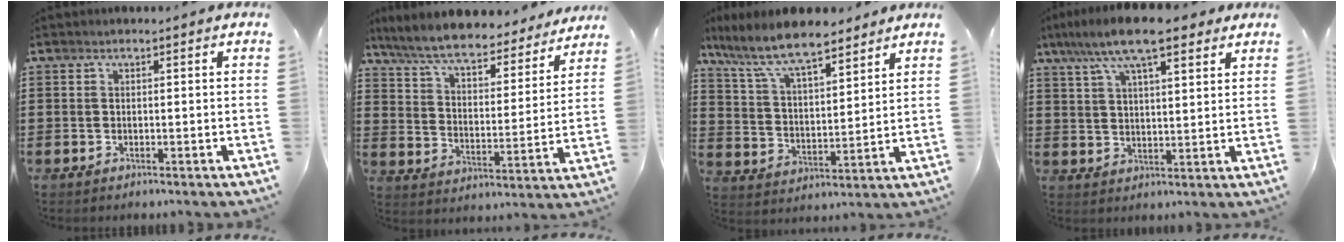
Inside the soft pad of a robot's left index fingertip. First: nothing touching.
{"total": 8.1, "force": [7.3, 0.8, 3.3], "torque": [-0.095, -0.044, 0.125]}
{"total": 9.9, "force": [8.4, 2.2, 4.8], "torque": [-0.125, -0.033, 0.148]}
{"total": 10.9, "force": [7.6, 2.7, 7.2], "torque": [-0.151, -0.006, 0.135]}